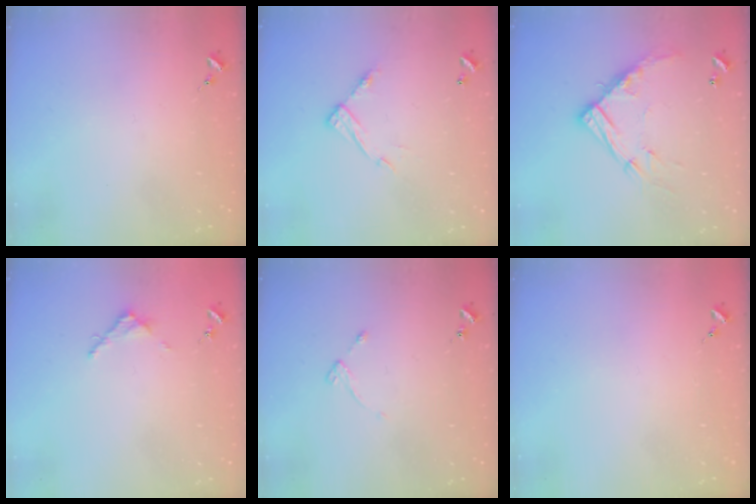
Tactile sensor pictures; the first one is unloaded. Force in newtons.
{"total": 9.4, "press": 9.4, "slide": 0.5}
{"total": 13.8, "press": 13.8, "slide": 1.0}
{"total": 3.1, "press": 3.1, "slide": 0.4}
{"total": 4.3, "press": 4.2, "slide": 0.6}
{"total": 0.0}